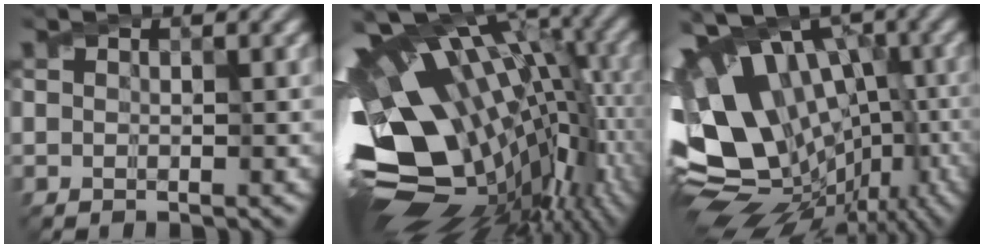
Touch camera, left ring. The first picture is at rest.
{"total": 17.4, "force": [1.0, 9.3, 14.7], "torque": [-0.231, -0.013, 0.052]}
{"total": 15.3, "force": [-1.1, 10.3, 11.2], "torque": [-0.192, -0.004, 0.002]}